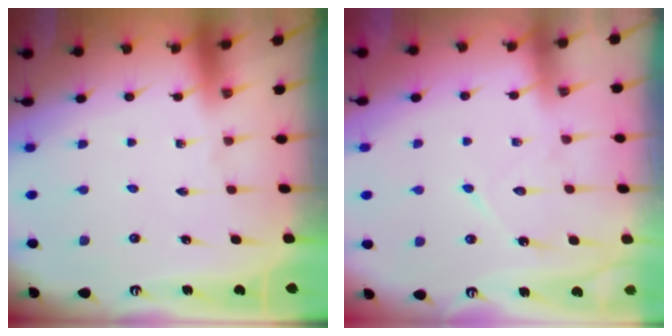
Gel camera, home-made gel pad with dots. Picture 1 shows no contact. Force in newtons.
{"total": 7.5, "press": 7.5, "slide": 0.7}